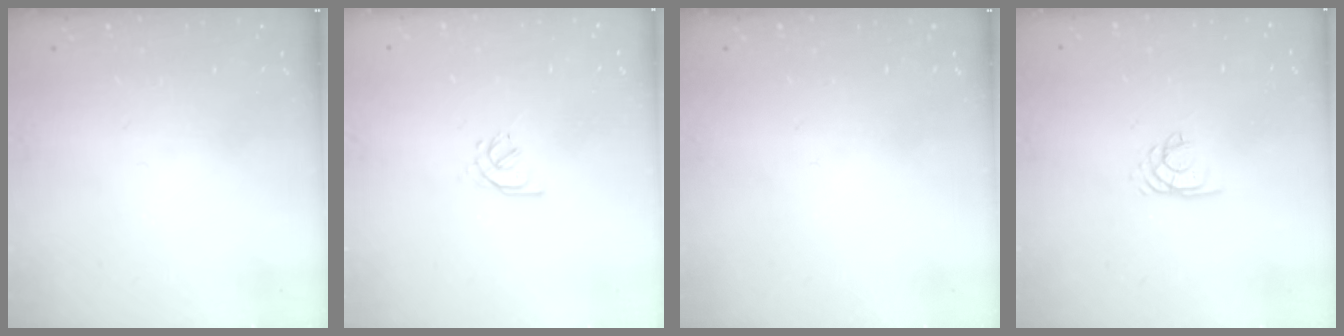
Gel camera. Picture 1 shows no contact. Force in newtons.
{"total": 2.9, "press": 2.8, "slide": 0.8}
{"total": 0.0}
{"total": 1.9, "press": 1.8, "slide": 0.3}